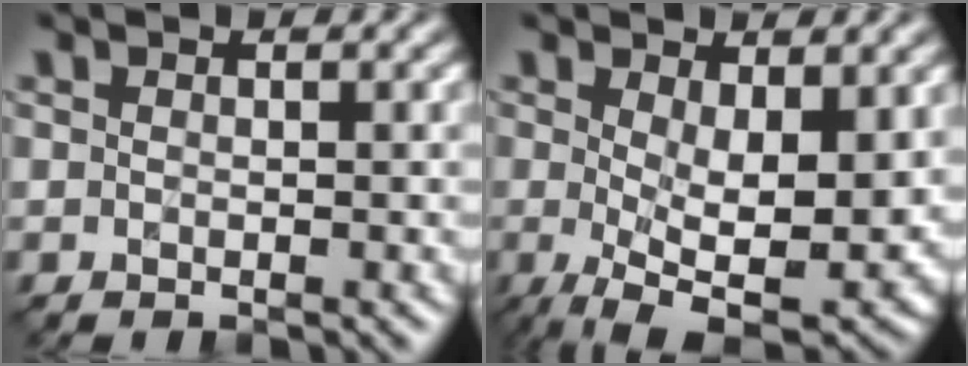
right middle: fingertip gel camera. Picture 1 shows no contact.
{"total": 10.0, "force": [-0.3, 4.2, 9.1], "torque": [-0.154, -0.027, 0.007]}